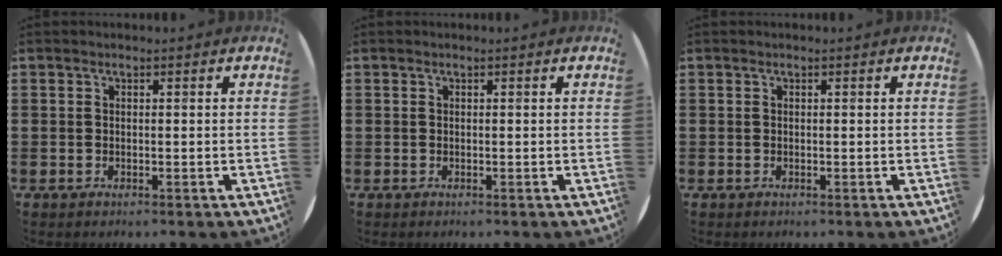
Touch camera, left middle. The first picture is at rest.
{"total": 0.0}
{"total": 0.0}